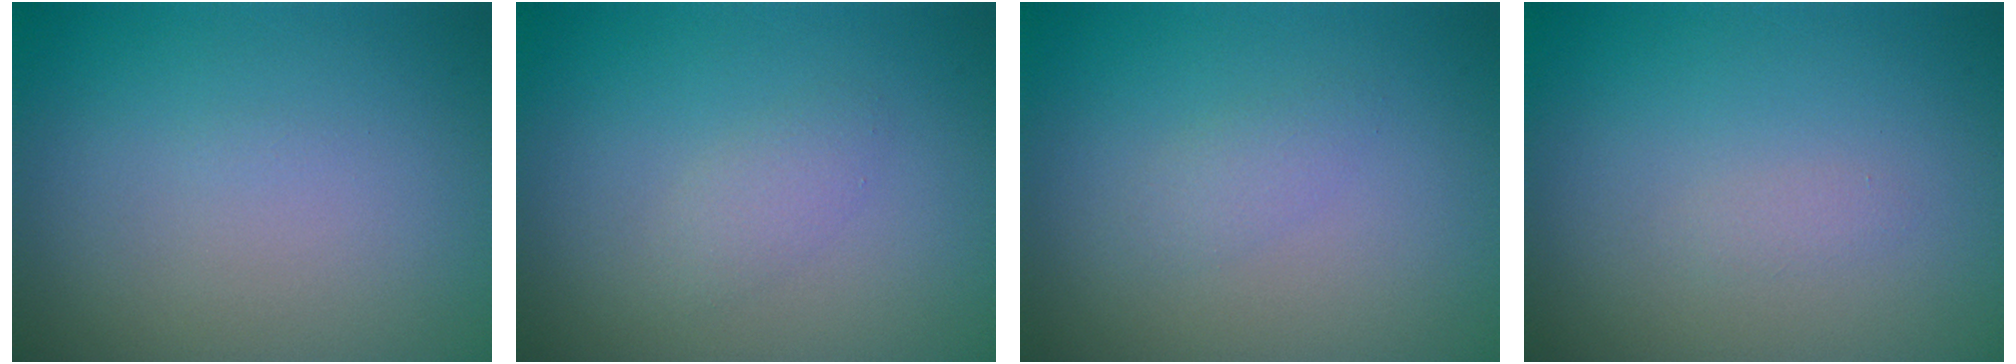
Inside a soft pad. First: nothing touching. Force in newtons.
{"total": 1.4, "press": 1.4, "slide": 0.1}
{"total": 1.1, "press": 1.1, "slide": 0.0}
{"total": 0.6, "press": 0.6, "slide": 0.0}